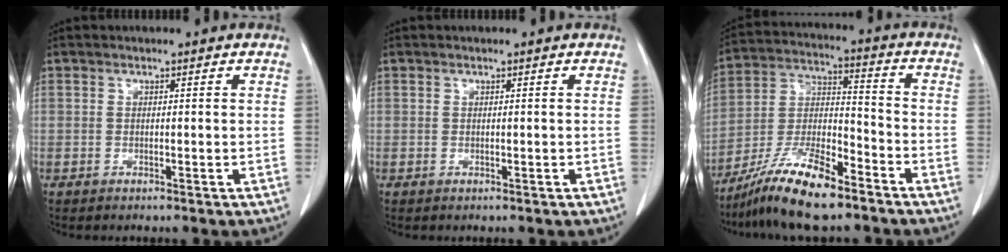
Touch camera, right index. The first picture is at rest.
{"total": 0.0}
{"total": 13.1, "force": [-9.9, 2.3, 8.2], "torque": [-0.163, -0.007, -0.182]}